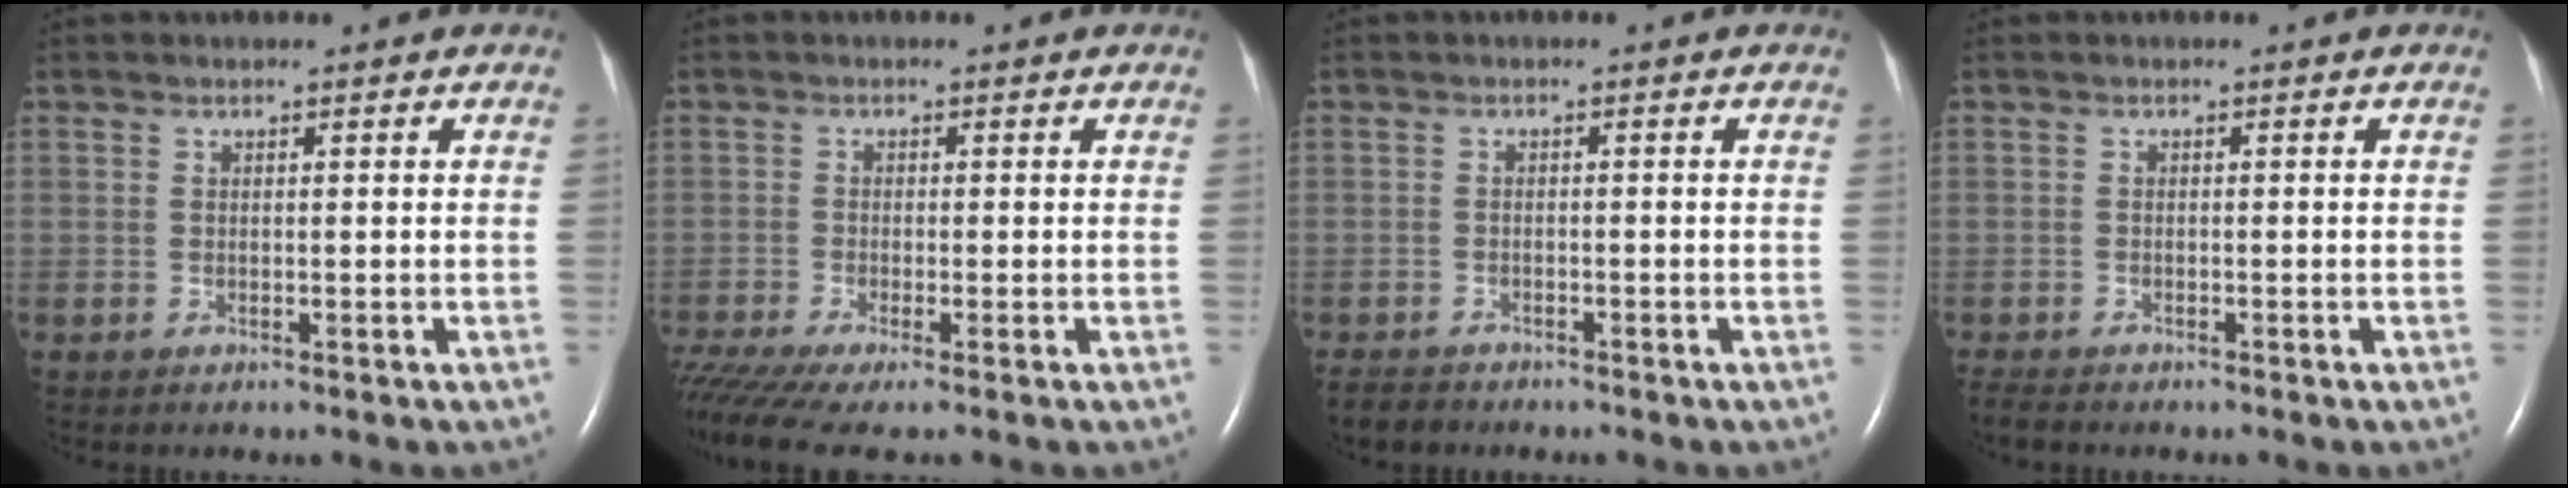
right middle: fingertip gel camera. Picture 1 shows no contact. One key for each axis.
{"total": 7.0, "fx": -5.3, "fy": 0.4, "fz": 4.5, "tx": -0.092, "ty": -0.015, "tz": -0.096}
{"total": 3.2, "fx": -2.9, "fy": 1.2, "fz": 0.6, "tx": -0.014, "ty": -0.006, "tz": -0.046}
{"total": 2.0, "fx": -1.8, "fy": 0.4, "fz": 0.8, "tx": -0.020, "ty": -0.007, "tz": -0.028}